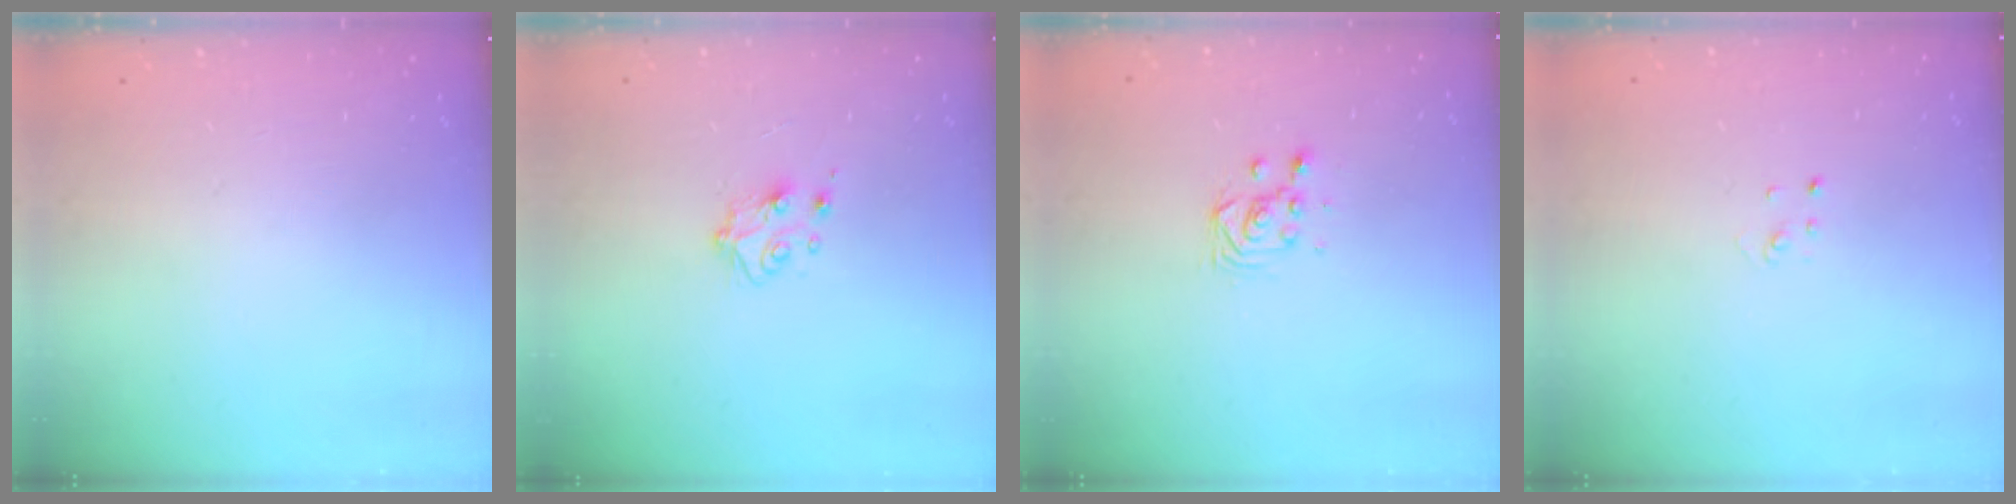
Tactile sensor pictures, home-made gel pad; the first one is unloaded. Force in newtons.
{"total": 4.8, "press": 4.8, "slide": 0.4}
{"total": 3.9, "press": 3.9, "slide": 0.2}
{"total": 2.0, "press": 2.0, "slide": 0.1}